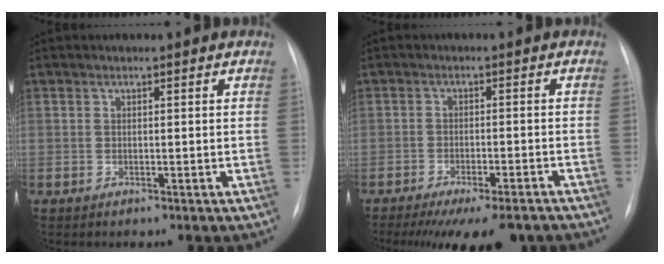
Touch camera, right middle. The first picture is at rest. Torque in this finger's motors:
{"motor_torque": [1.08, -1.06, 0.21, 0.06]}